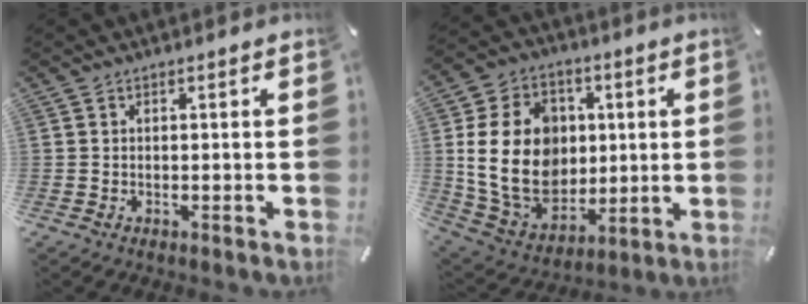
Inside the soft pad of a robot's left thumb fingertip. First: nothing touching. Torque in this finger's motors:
{"motor_torque": [1.95, 3.05, 1.65, -1.12, 0.85]}